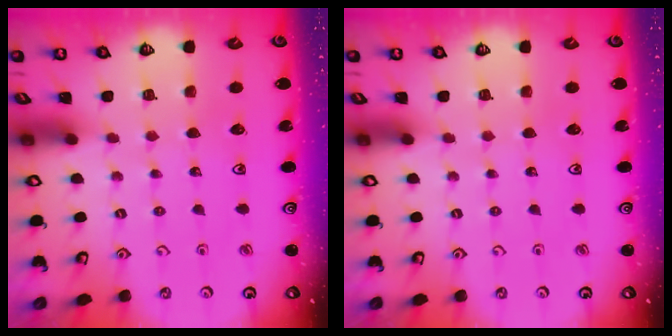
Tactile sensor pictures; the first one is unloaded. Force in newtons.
{"total": 0.0}